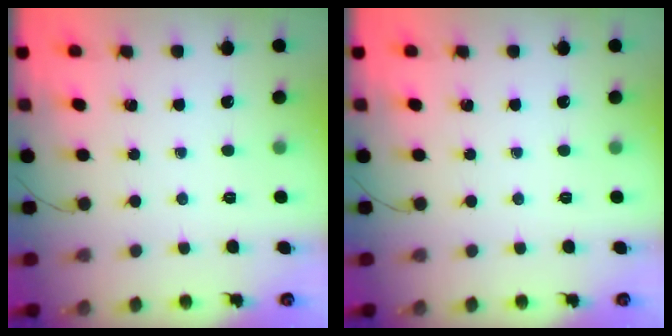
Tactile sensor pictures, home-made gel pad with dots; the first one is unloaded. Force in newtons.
{"total": 0.0}